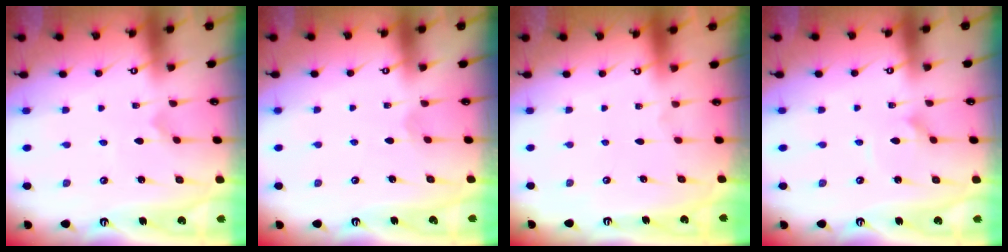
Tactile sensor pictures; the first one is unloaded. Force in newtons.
{"total": 1.5, "press": 1.4, "slide": 0.1}
{"total": 0.0}
{"total": 1.8, "press": 1.8, "slide": 0.0}